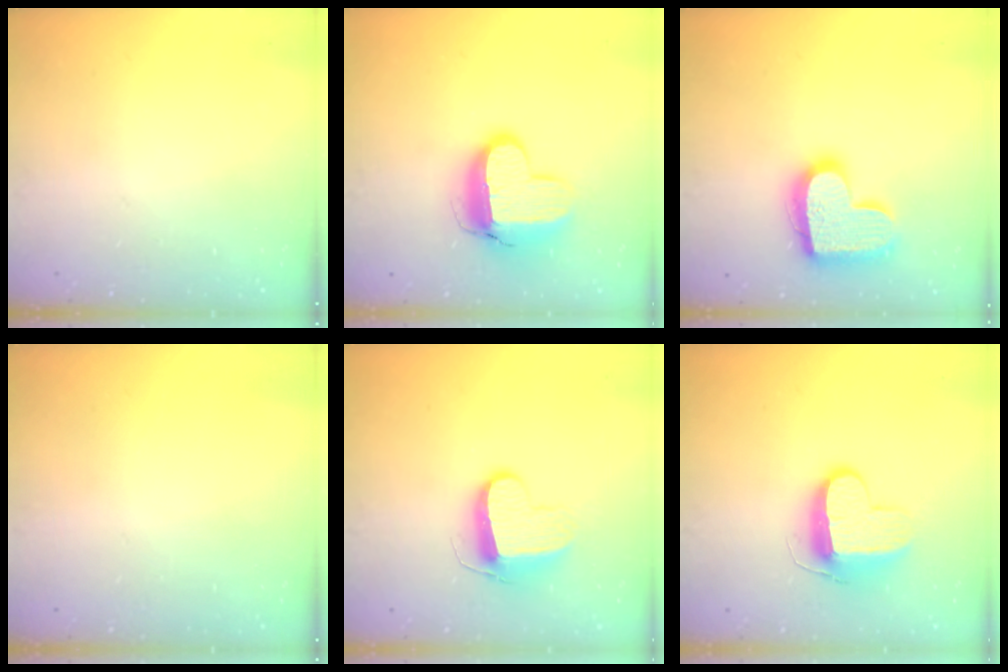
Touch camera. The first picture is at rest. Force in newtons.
{"total": 13.3, "press": 13.3, "slide": 1.0}
{"total": 18.5, "press": 18.5, "slide": 1.0}
{"total": 0.6, "press": 0.6, "slide": 0.2}
{"total": 9.4, "press": 9.4, "slide": 0.2}
{"total": 9.4, "press": 9.3, "slide": 1.3}